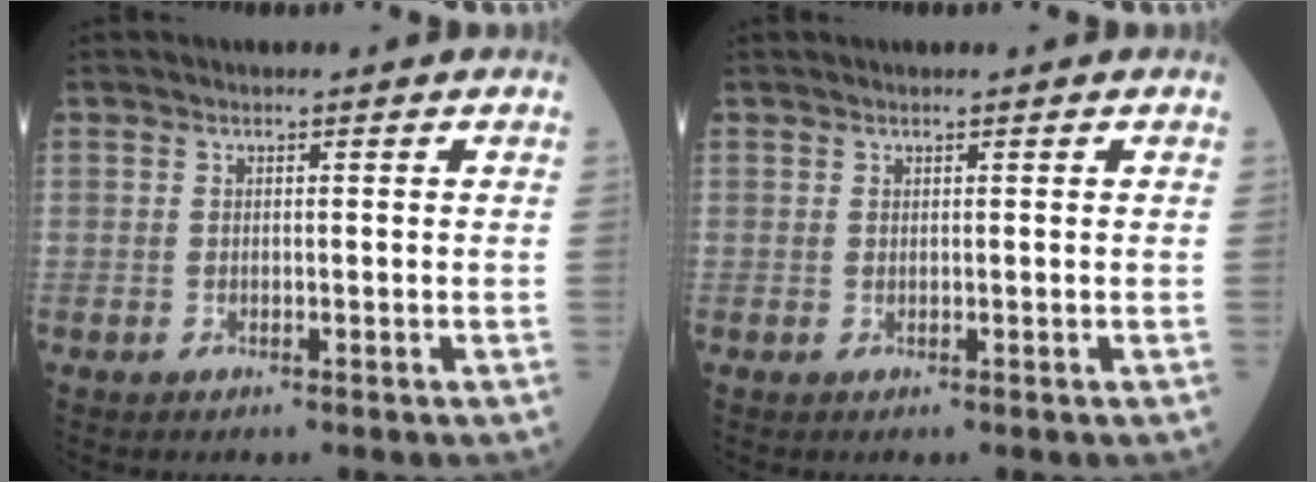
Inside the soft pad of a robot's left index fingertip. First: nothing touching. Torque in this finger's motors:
{"motor_torque": [-0.04, -0.12, 0.03, 0.01]}